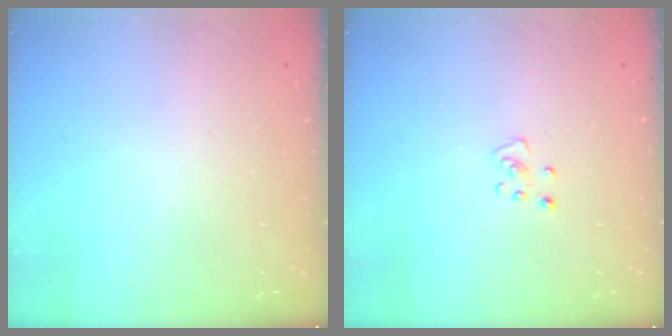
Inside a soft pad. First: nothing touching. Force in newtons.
{"total": 3.9, "press": 3.9, "slide": 0.2}